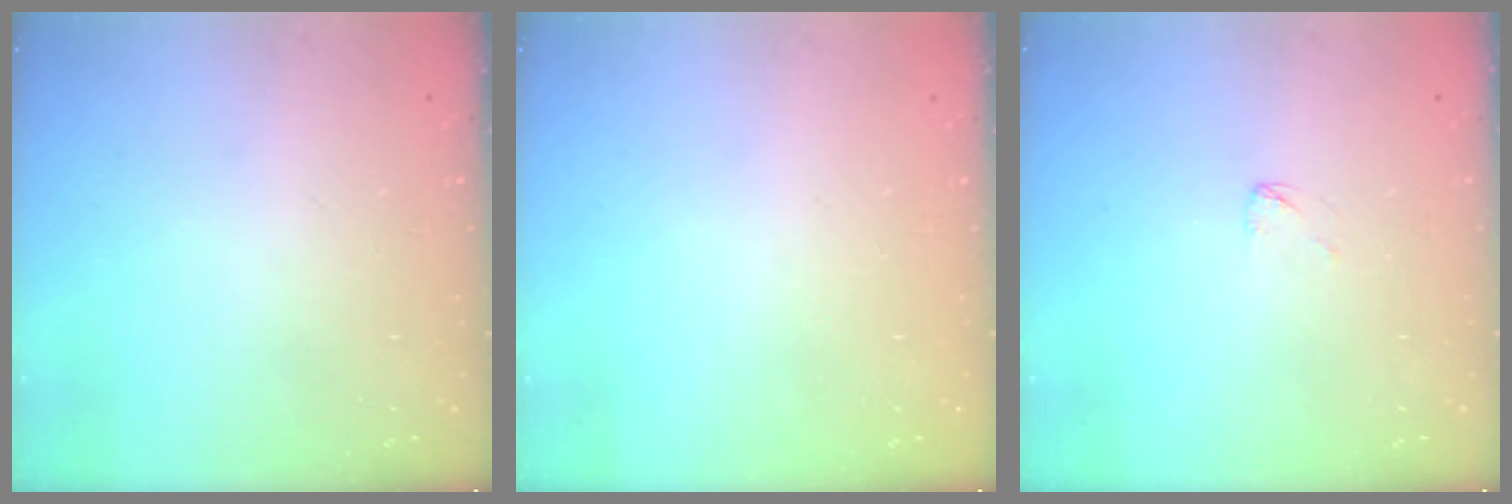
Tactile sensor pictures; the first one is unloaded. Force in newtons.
{"total": 0.0}
{"total": 1.9, "press": 1.9, "slide": 0.1}